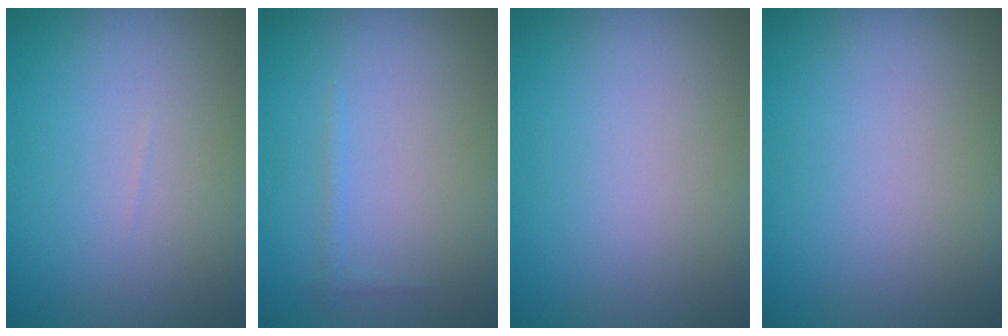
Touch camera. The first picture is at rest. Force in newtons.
{"total": 0.6, "press": 0.6, "slide": 0.1}
{"total": 0.0}
{"total": 0.0}